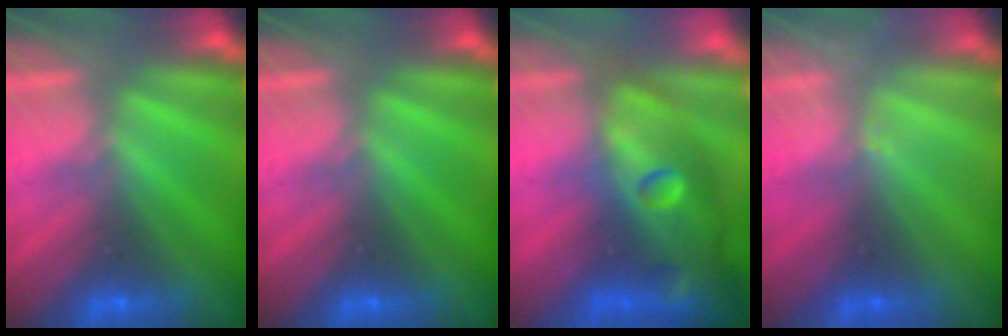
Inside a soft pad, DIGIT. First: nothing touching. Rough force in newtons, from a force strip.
{"total": 0.0}
{"total": 8.1}
{"total": 2.4}